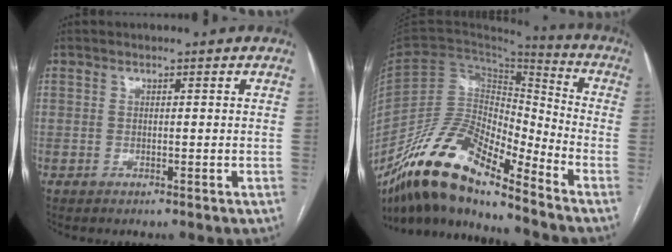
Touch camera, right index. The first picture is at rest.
{"total": 17.7, "force": [-13.7, 4.4, 10.4], "torque": [-0.193, 0.018, -0.252]}